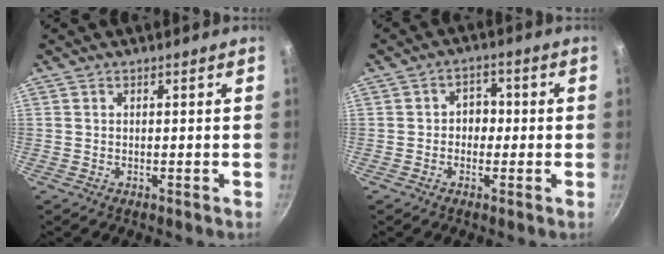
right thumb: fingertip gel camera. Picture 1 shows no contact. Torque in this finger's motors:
{"motor_torque": [-0.28, 0.19, 0.29, 0.18, 0.03]}